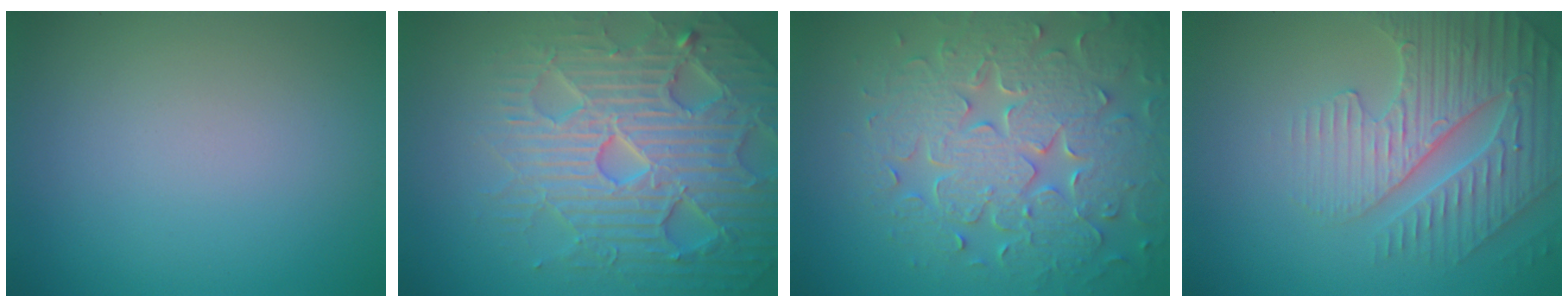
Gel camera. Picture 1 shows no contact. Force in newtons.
{"total": 7.4, "press": 7.3, "slide": 1.6}
{"total": 8.3, "press": 6.3, "slide": 5.5}
{"total": 4.4, "press": 4.3, "slide": 0.5}